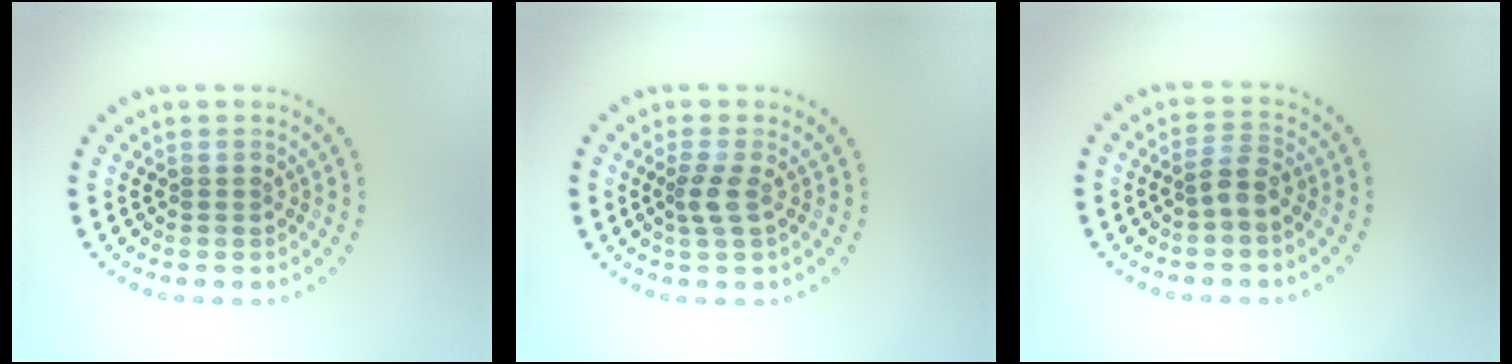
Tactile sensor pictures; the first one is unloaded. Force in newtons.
{"total": 1.8, "press": 1.4, "slide": 1.1}
{"total": 1.8, "press": 1.5, "slide": 1.0}